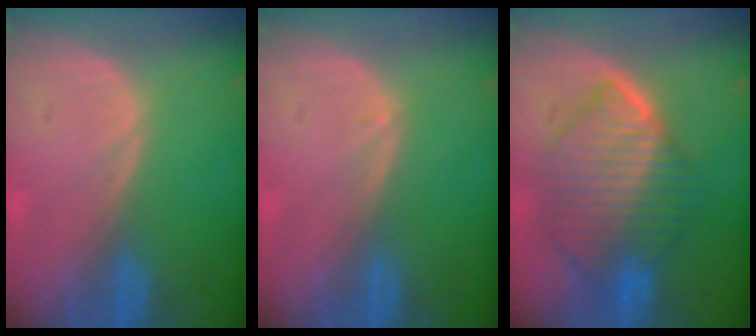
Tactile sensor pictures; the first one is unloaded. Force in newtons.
{"total": 0.8, "press": 0.7, "slide": 0.1}
{"total": 10.2, "press": 10.1, "slide": 1.1}